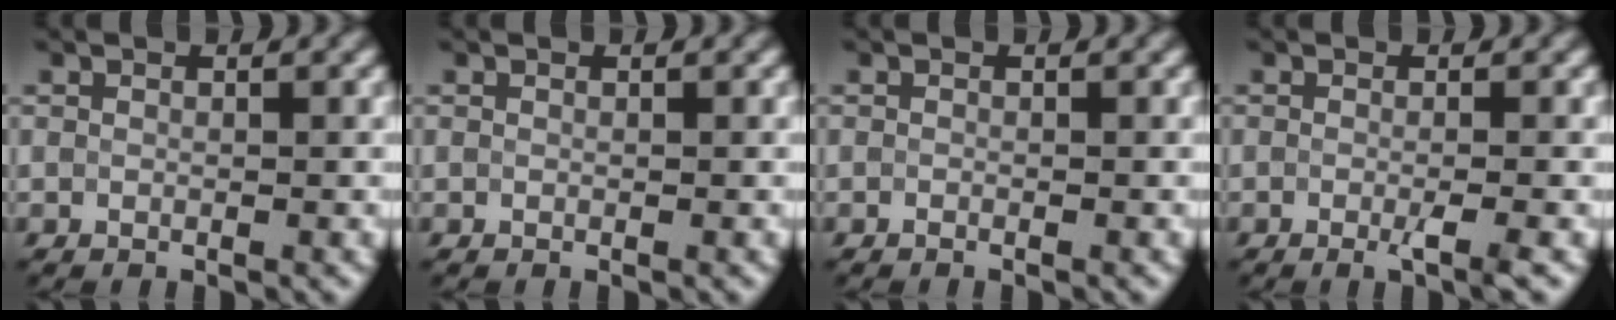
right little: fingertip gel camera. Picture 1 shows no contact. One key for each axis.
{"total": 0.0}
{"total": 0.6, "fx": -0.6, "fy": 0.2, "fz": 0.1, "tx": 0.003, "ty": -0.007, "tz": -0.009}
{"total": 1.7, "fx": -1.0, "fy": 0.1, "fz": 1.3, "tx": -0.017, "ty": -0.008, "tz": -0.017}